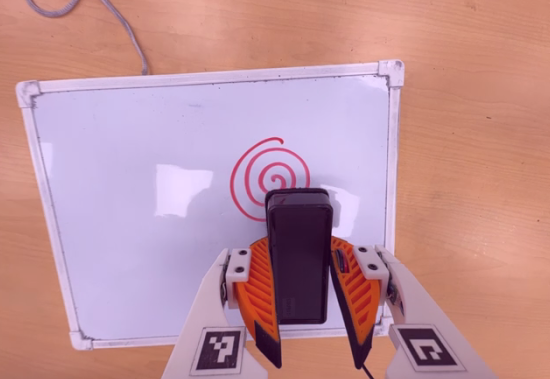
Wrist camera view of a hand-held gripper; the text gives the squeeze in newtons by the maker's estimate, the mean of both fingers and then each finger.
{"total": 9.3, "left": 7.2, "right": 11.5}